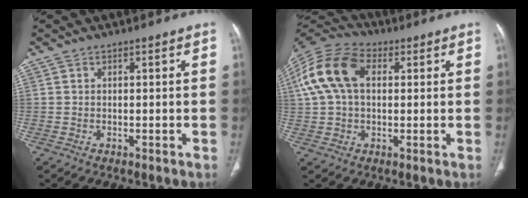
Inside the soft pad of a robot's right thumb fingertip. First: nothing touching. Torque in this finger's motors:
{"motor_torque": [-0.49, 1.07, 0.76, -0.27, 0.26]}